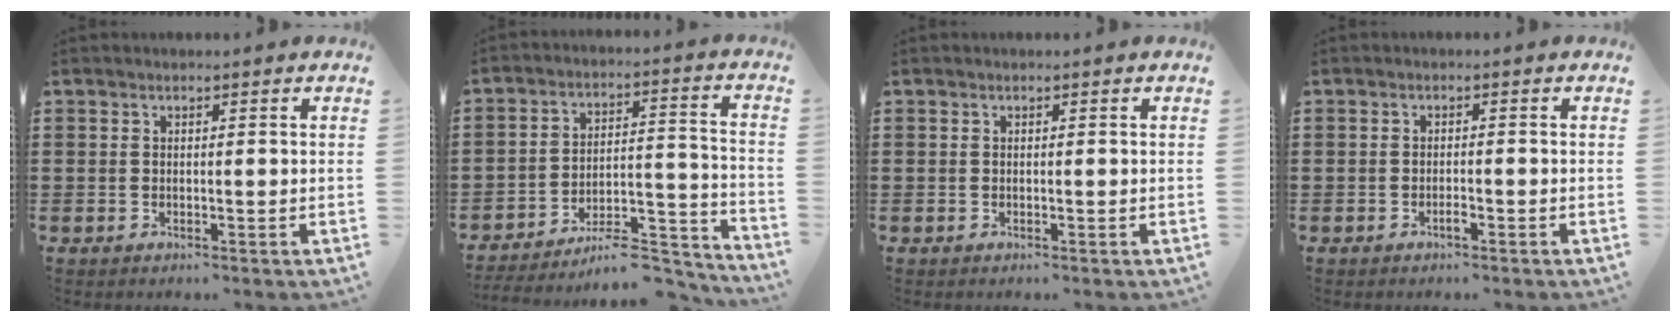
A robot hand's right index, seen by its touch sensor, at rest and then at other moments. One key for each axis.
{"total": 8.8, "fx": -7.8, "fy": 2.0, "fz": 3.6, "tx": -0.041, "ty": 0.025, "tz": -0.147}
{"total": 0.0}
{"total": 1.4, "fx": -0.8, "fy": 0.3, "fz": 1.0, "tx": -0.023, "ty": -0.004, "tz": -0.014}